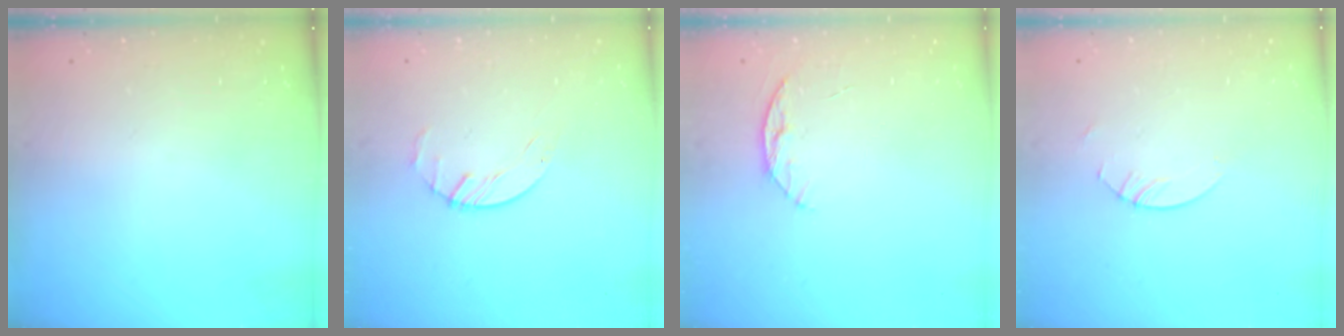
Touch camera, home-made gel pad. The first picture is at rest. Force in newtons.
{"total": 1.6, "press": 1.6, "slide": 0.3}
{"total": 5.6, "press": 5.6, "slide": 0.6}
{"total": 2.7, "press": 2.7, "slide": 0.2}